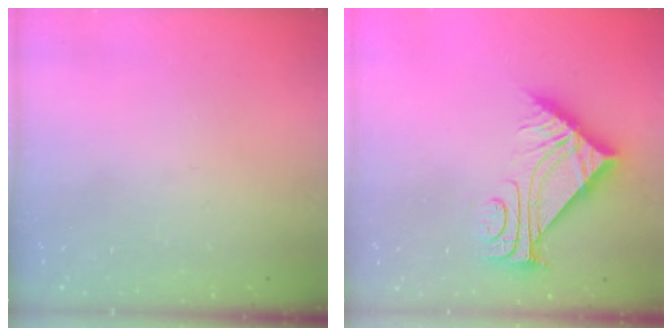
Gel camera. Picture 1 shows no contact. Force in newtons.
{"total": 10.2, "press": 10.2, "slide": 0.4}